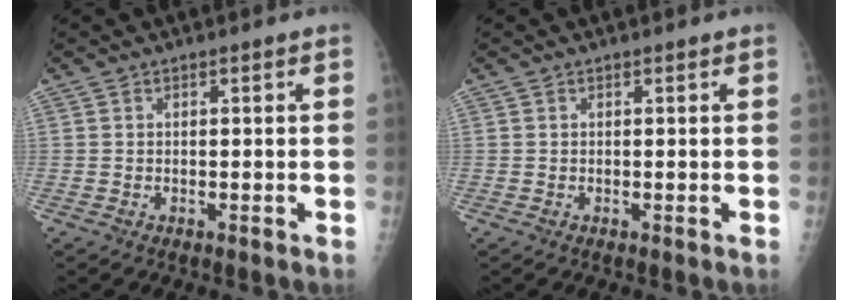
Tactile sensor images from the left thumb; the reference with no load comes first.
{"total": 0.0}